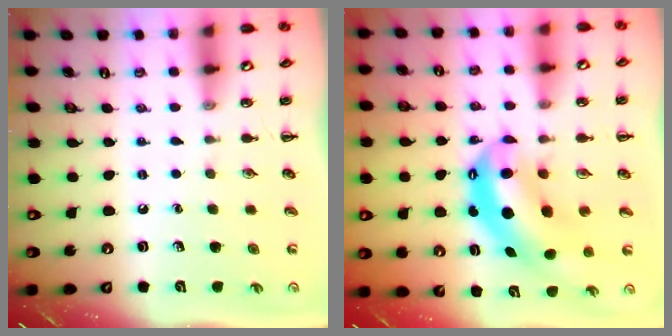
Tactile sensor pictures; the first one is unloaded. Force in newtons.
{"total": 9.4, "press": 9.2, "slide": 2.2}